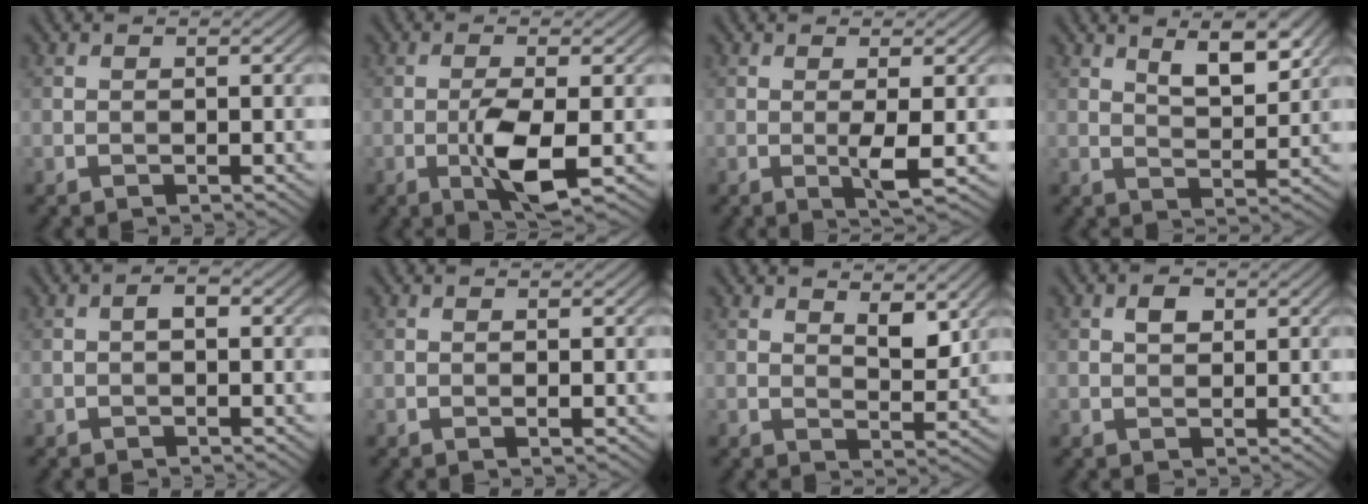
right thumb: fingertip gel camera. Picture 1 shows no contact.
{"total": 5.6, "force": [-1.4, 1.2, 5.3], "torque": [-0.104, 0.000, -0.027]}
{"total": 3.0, "force": [-0.3, 0.2, 2.9], "torque": [-0.060, -0.002, -0.008]}
{"total": 5.8, "force": [3.4, 2.1, 4.2], "torque": [-0.067, -0.010, 0.066]}
{"total": 1.3, "force": [0.0, 0.7, 1.1], "torque": [-0.018, 0.007, -0.003]}
{"total": 0.6, "force": [0.0, 0.0, 0.6], "torque": [-0.014, -0.001, -0.002]}
{"total": 4.6, "force": [2.8, 1.9, 3.1], "torque": [-0.051, -0.011, 0.049]}
{"total": 1.9, "force": [0.8, 1.3, 1.2], "torque": [-0.022, 0.002, 0.012]}